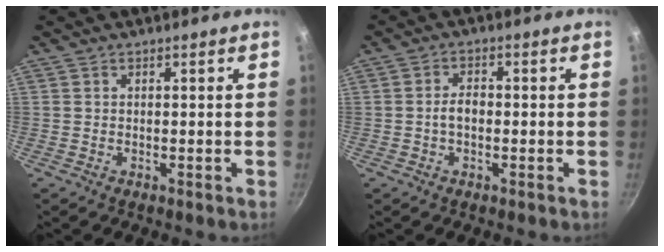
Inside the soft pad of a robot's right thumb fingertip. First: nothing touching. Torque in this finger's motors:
{"motor_torque": [-0.23, 0.01, 0.66, 0.27, 0.02]}